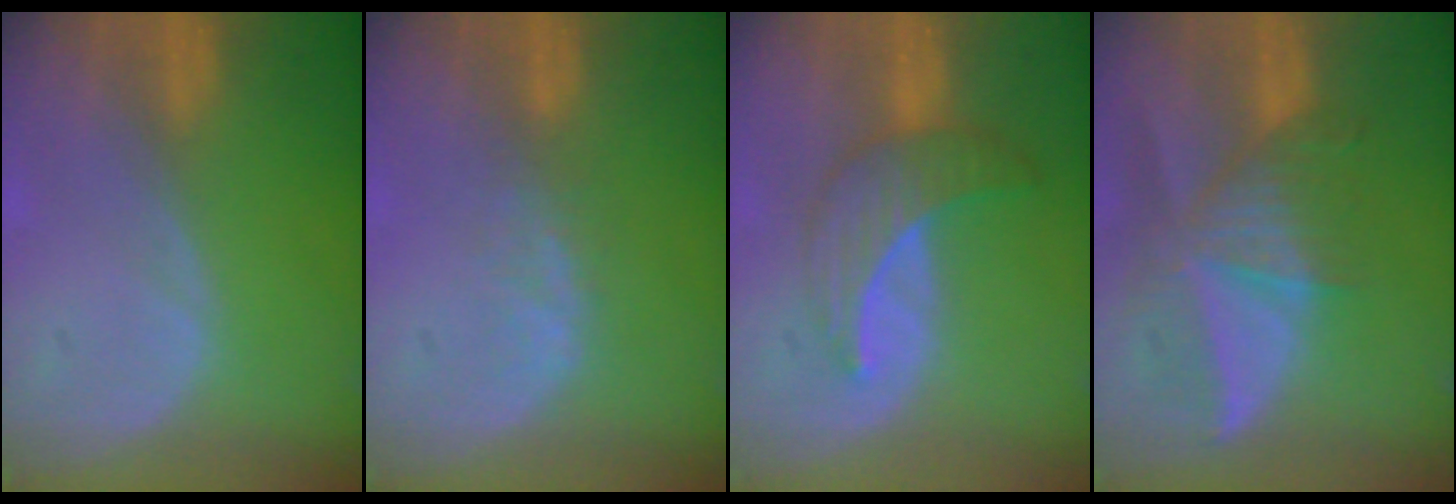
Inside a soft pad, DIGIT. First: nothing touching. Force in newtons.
{"total": 2.3, "press": 2.3, "slide": 0.5}
{"total": 7.3, "press": 6.6, "slide": 3.2}
{"total": 9.2, "press": 8.3, "slide": 4.0}